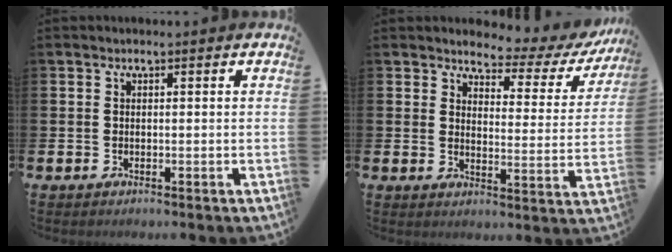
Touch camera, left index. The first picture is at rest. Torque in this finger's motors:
{"motor_torque": [0.98, -1.16, 0.10, 0.05]}